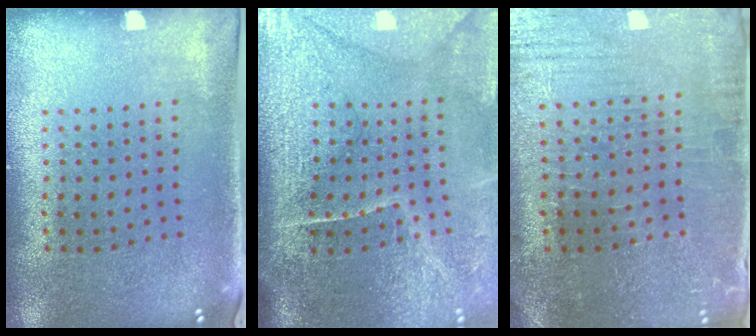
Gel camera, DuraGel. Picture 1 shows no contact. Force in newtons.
{"total": 4.8, "press": 4.0, "slide": 2.7}
{"total": 0.8, "press": 0.7, "slide": 0.4}